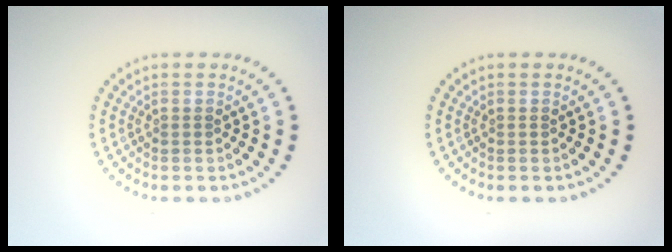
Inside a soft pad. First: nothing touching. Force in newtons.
{"total": 0.0}